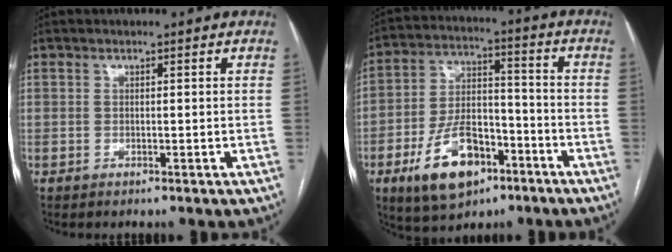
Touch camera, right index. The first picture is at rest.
{"total": 13.4, "force": [-7.0, 6.9, 9.1], "torque": [-0.177, 0.012, -0.116]}